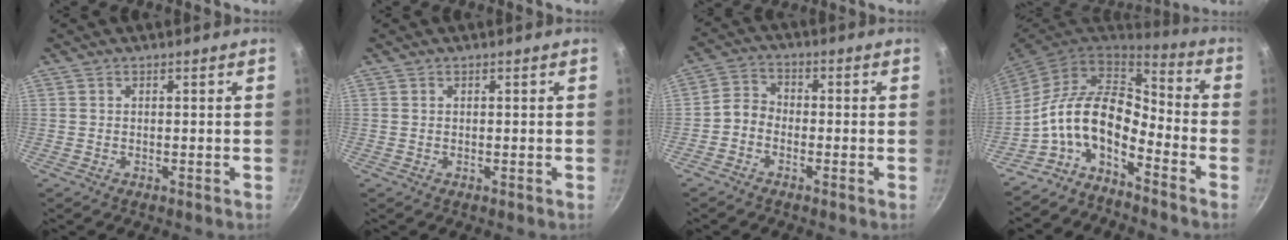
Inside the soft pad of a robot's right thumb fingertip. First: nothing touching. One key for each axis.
{"total": 0.0}
{"total": 3.8, "fx": -2.0, "fy": 2.8, "fz": 1.7, "tx": -0.027, "ty": 0.034, "tz": -0.052}
{"total": 12.3, "fx": -5.6, "fy": 6.3, "fz": 9.0, "tx": -0.147, "ty": 0.065, "tz": -0.130}